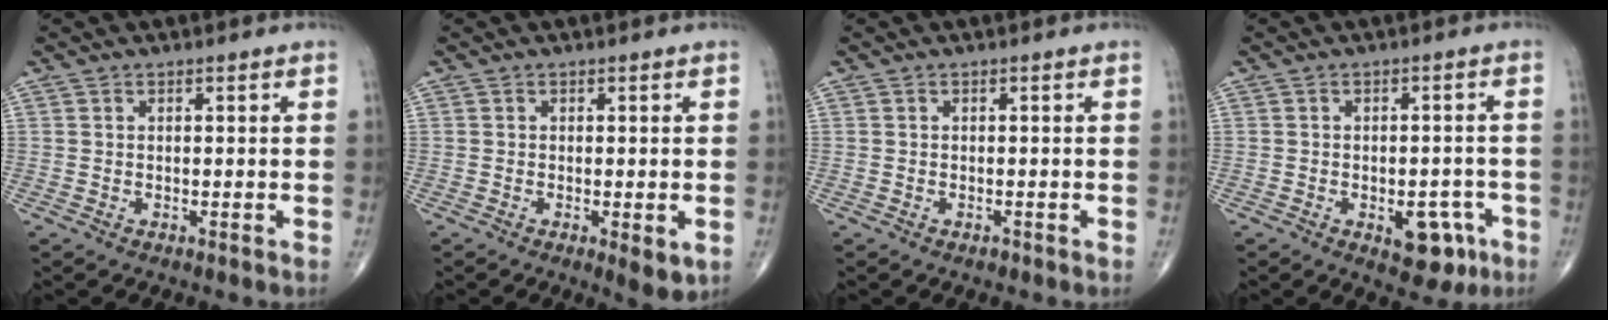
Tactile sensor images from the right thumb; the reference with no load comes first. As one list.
[{"total": 3.6, "force": [-1.0, 1.2, 3.2], "torque": [-0.048, -0.011, -0.015]}, {"total": 0.5, "force": [-0.4, 0.3, 0.2], "torque": [-0.002, 0.000, -0.009]}, {"total": 7.5, "force": [-3.2, 4.2, 5.2], "torque": [-0.038, 0.018, -0.033]}]